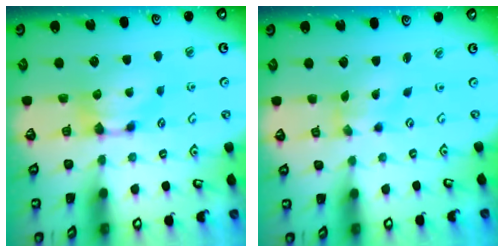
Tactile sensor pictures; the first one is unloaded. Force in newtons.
{"total": 1.3, "press": 0.7, "slide": 1.1}